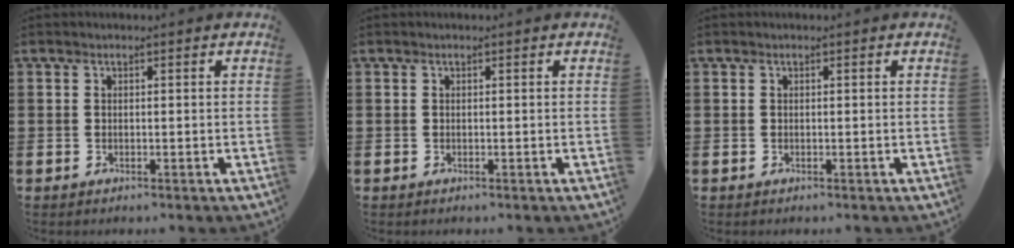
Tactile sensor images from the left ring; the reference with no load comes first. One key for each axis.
{"total": 0.0}
{"total": 0.0}